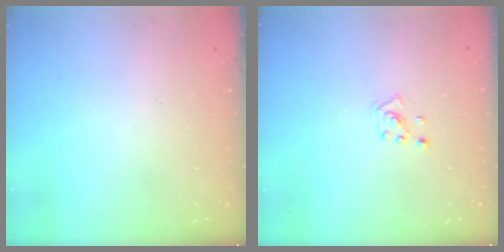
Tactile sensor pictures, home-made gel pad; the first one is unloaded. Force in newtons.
{"total": 2.2, "press": 2.2, "slide": 0.6}